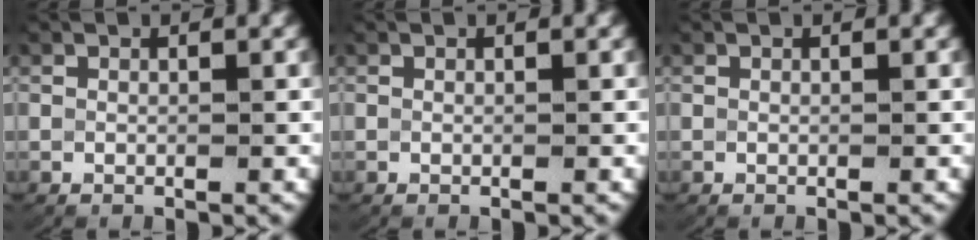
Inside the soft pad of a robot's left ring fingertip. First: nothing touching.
{"total": 0.0}
{"total": 0.0}